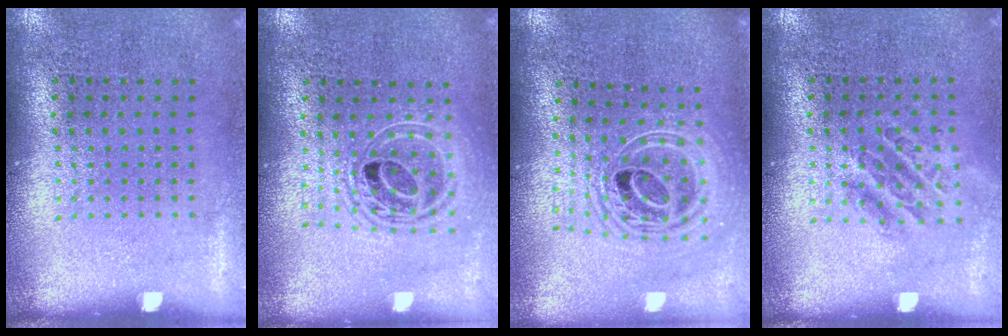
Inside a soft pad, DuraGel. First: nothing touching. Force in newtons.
{"total": 1.7, "press": 1.4, "slide": 1.0}
{"total": 2.3, "press": 1.8, "slide": 1.4}
{"total": 1.1, "press": 0.9, "slide": 0.5}